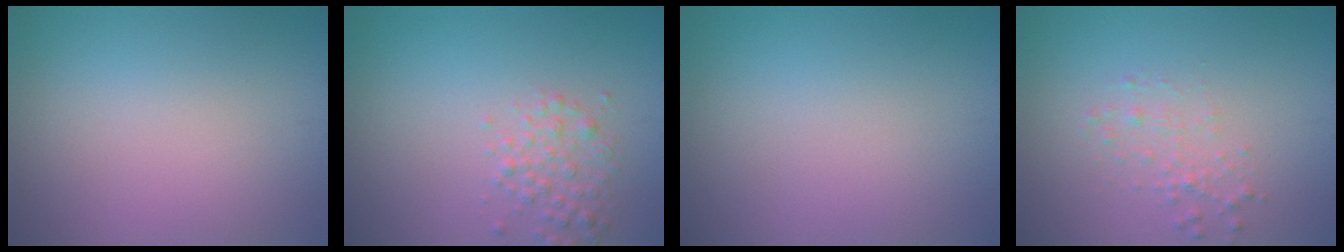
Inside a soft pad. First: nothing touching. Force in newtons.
{"total": 2.1, "press": 2.1, "slide": 0.0}
{"total": 0.0}
{"total": 1.4, "press": 1.4, "slide": 0.0}